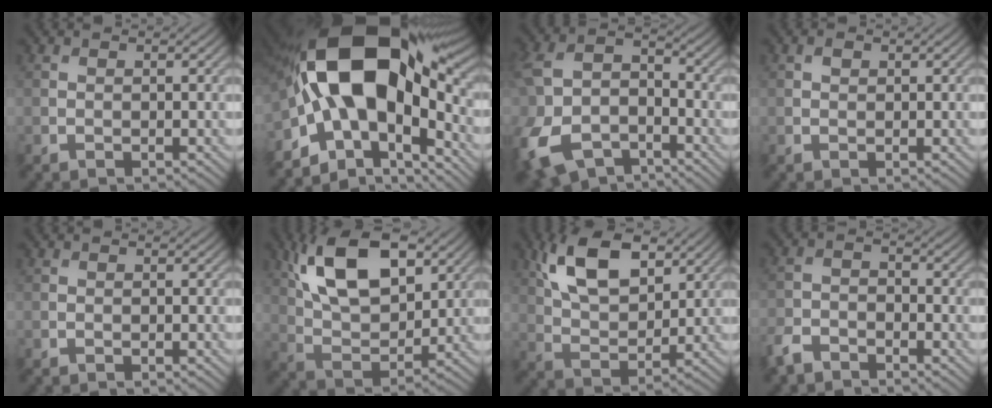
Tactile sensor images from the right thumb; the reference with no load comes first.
{"total": 19.2, "force": [0.2, 11.1, 15.7], "torque": [-0.293, 0.011, -0.006]}
{"total": 14.4, "force": [-7.0, 9.4, 8.3], "torque": [-0.251, -0.064, -0.122]}
{"total": 0.8, "force": [0.4, 0.5, 0.4], "torque": [-0.009, -0.002, 0.007]}
{"total": 0.0}
{"total": 13.7, "force": [6.3, 6.8, 10.1], "torque": [-0.205, 0.008, 0.118]}
{"total": 11.3, "force": [5.6, 5.7, 8.1], "torque": [-0.175, 0.009, 0.109]}
{"total": 4.1, "force": [-3.4, 1.7, 1.6], "torque": [-0.036, -0.007, -0.081]}